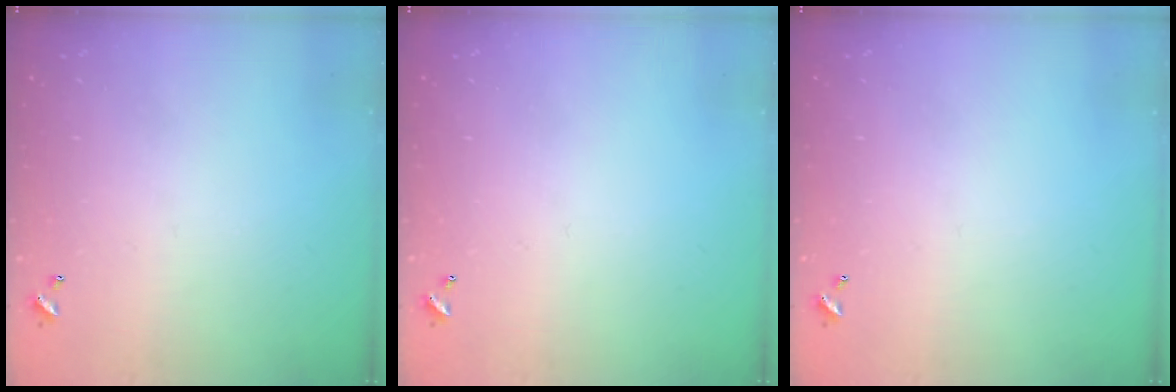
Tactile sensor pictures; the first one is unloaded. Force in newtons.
{"total": 0.0}
{"total": 0.0}